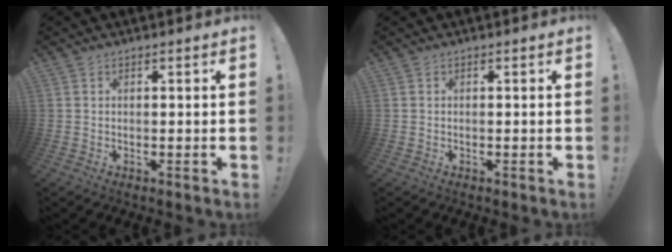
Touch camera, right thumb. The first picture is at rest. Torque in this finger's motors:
{"motor_torque": [-0.03, 0.03, -0.02, 0.02, 0.00]}